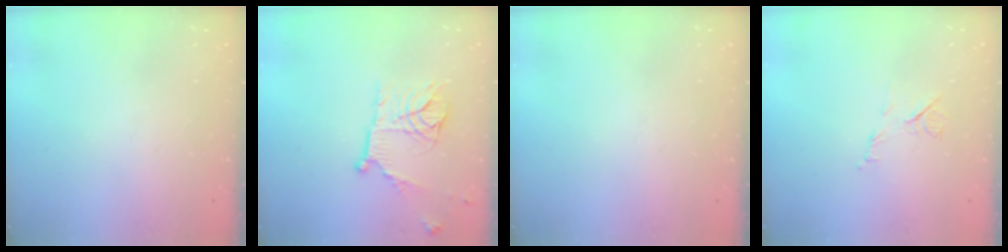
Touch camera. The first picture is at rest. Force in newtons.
{"total": 14.9, "press": 14.8, "slide": 1.4}
{"total": 0.0}
{"total": 6.6, "press": 6.5, "slide": 0.9}